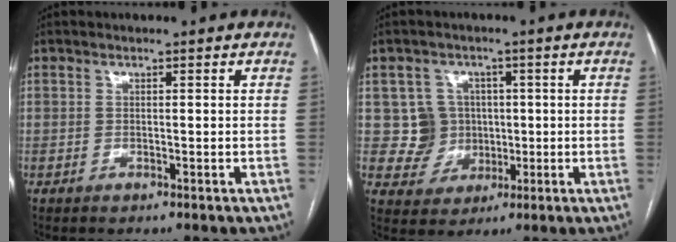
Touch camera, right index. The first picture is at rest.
{"total": 5.8, "force": [0.5, 5.8, 0.4], "torque": [-0.003, 0.020, 0.017]}